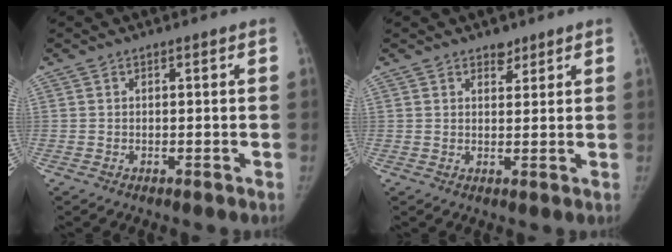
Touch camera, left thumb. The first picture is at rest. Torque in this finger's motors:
{"motor_torque": [0.40, -0.35, 0.51, -0.42, 0.02]}